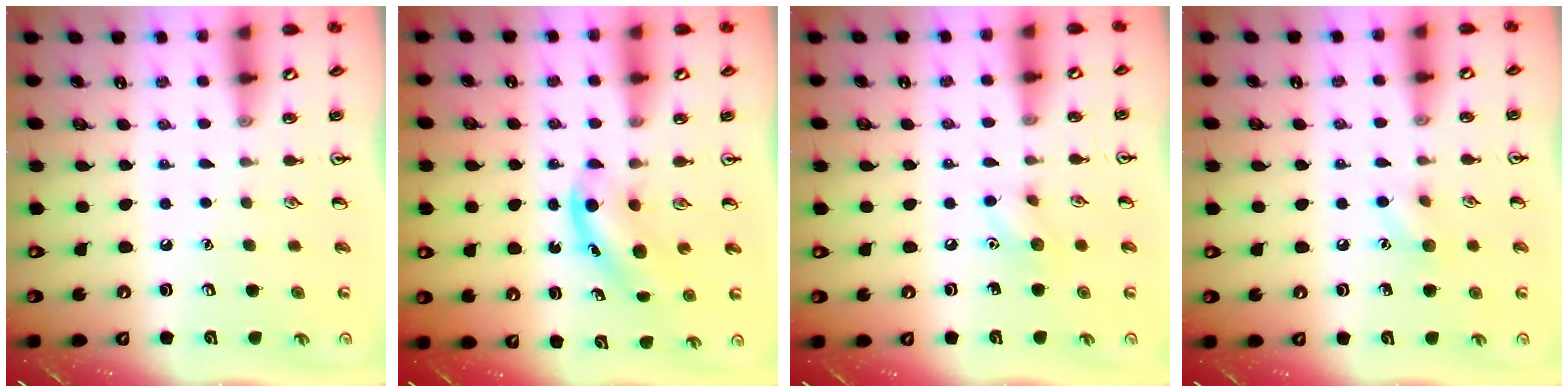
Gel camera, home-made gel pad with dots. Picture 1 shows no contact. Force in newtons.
{"total": 5.2, "press": 5.1, "slide": 0.9}
{"total": 5.8, "press": 5.7, "slide": 1.1}
{"total": 6.7, "press": 6.4, "slide": 2.0}